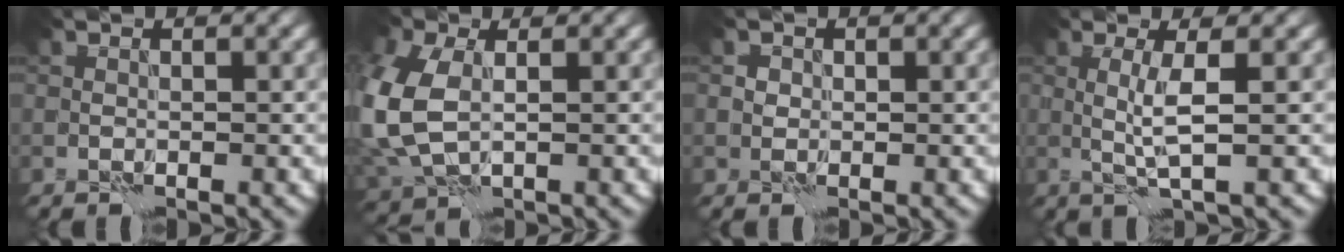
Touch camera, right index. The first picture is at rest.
{"total": 9.2, "force": [0.0, 6.2, 6.7], "torque": [-0.201, -0.011, 0.010]}
{"total": 1.0, "force": [0.2, 1.0, 0.2], "torque": [-0.003, 0.001, -0.001]}
{"total": 2.6, "force": [0.3, 0.2, 2.6], "torque": [-0.055, -0.001, 0.004]}